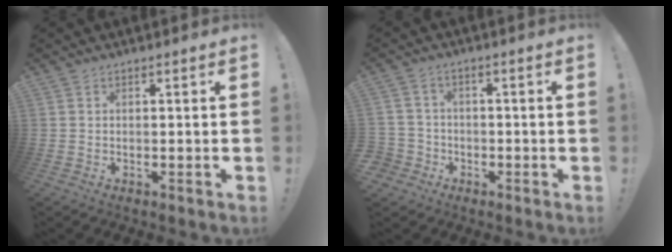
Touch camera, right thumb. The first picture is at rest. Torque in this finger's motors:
{"motor_torque": [-0.29, 0.14, -0.24, 0.20, -0.01]}